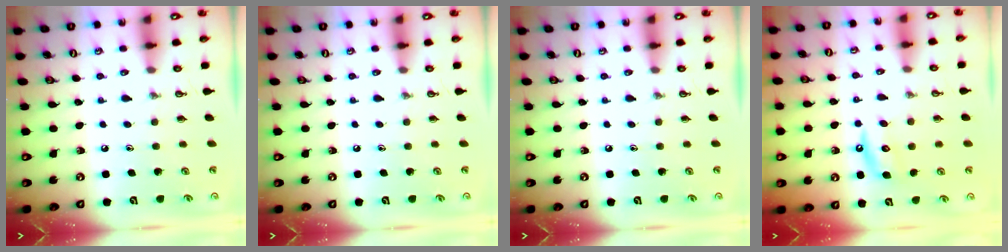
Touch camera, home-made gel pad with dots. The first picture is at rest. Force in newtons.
{"total": 0.0}
{"total": 0.0}
{"total": 5.4, "press": 5.4, "slide": 0.4}